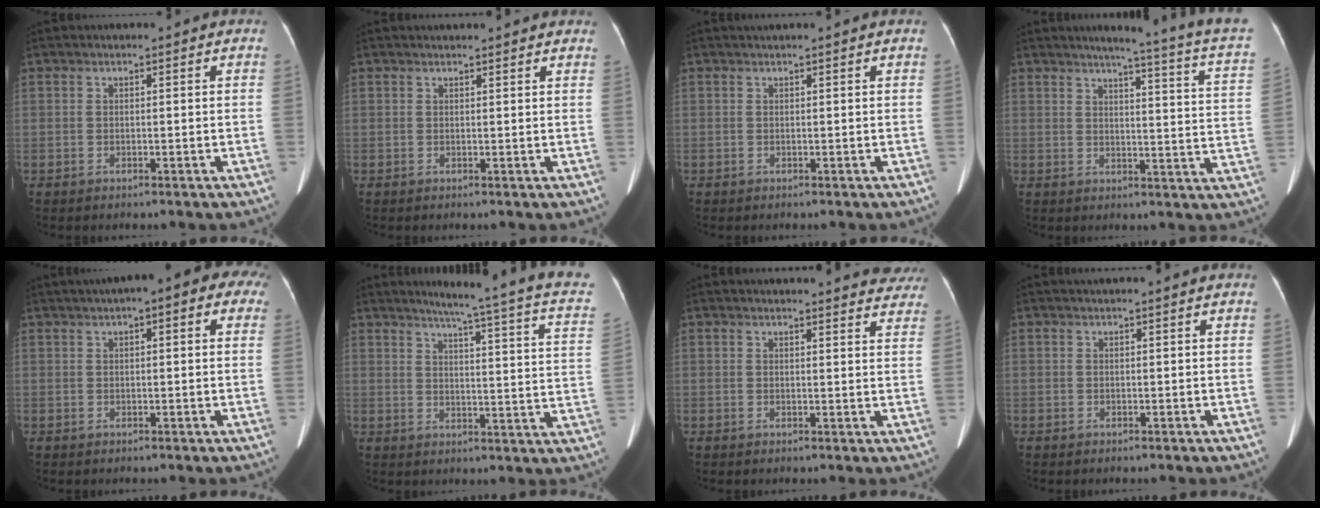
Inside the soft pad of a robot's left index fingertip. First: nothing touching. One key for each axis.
{"total": 5.7, "fx": 5.4, "fy": 0.5, "fz": 1.9, "tx": -0.027, "ty": 0.021, "tz": 0.052}
{"total": 1.1, "fx": 1.0, "fy": 0.0, "fz": 0.4, "tx": -0.008, "ty": 0.026, "tz": 0.018}
{"total": 17.5, "fx": 14.9, "fy": -1.5, "fz": 9.1, "tx": -0.126, "ty": -0.067, "tz": 0.156}
{"total": 9.3, "fx": 5.2, "fy": 2.9, "fz": 7.2, "tx": -0.086, "ty": 0.049, "tz": 0.059}
{"total": 18.6, "fx": 15.1, "fy": -0.3, "fz": 11.0, "tx": -0.154, "ty": -0.048, "tz": 0.165}
{"total": 15.1, "fx": 14.5, "fy": 2.8, "fz": 3.3, "tx": -0.018, "ty": -0.029, "tz": 0.143}
{"total": 0.9, "fx": 0.8, "fy": 0.0, "fz": 0.3, "tx": -0.007, "ty": 0.024, "tz": 0.013}